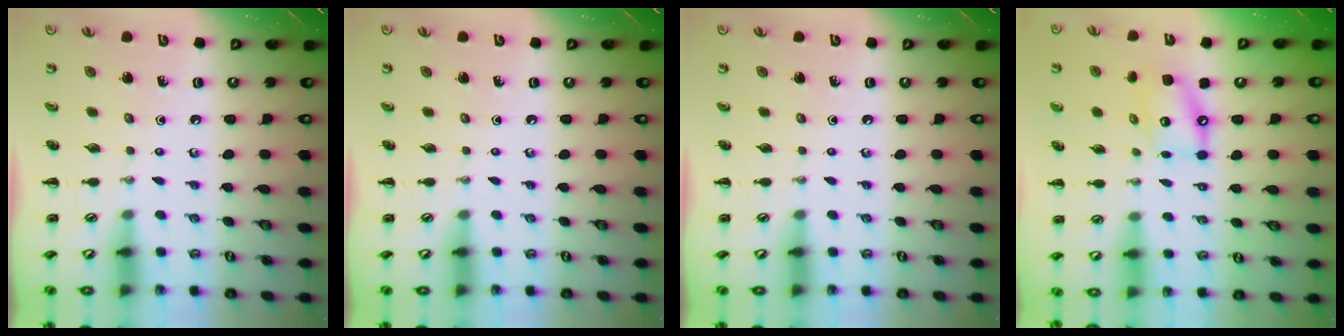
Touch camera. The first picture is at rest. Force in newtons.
{"total": 0.0}
{"total": 0.0}
{"total": 11.5, "press": 11.2, "slide": 2.2}